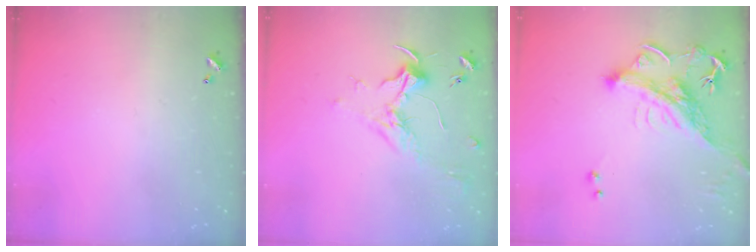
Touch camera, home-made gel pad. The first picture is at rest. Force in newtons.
{"total": 1.9, "press": 1.7, "slide": 0.8}
{"total": 3.5, "press": 3.2, "slide": 1.4}